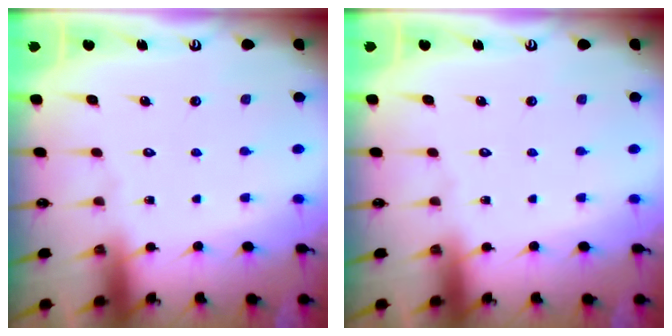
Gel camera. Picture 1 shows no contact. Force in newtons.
{"total": 0.0}